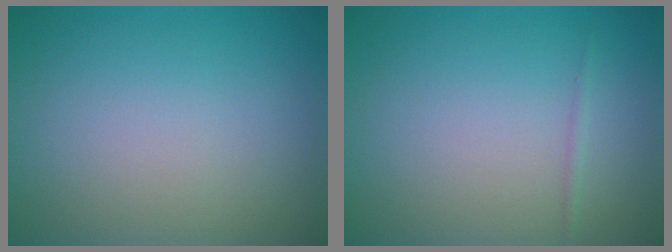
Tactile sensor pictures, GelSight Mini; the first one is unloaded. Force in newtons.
{"total": 0.5, "press": 0.5, "slide": 0.0}